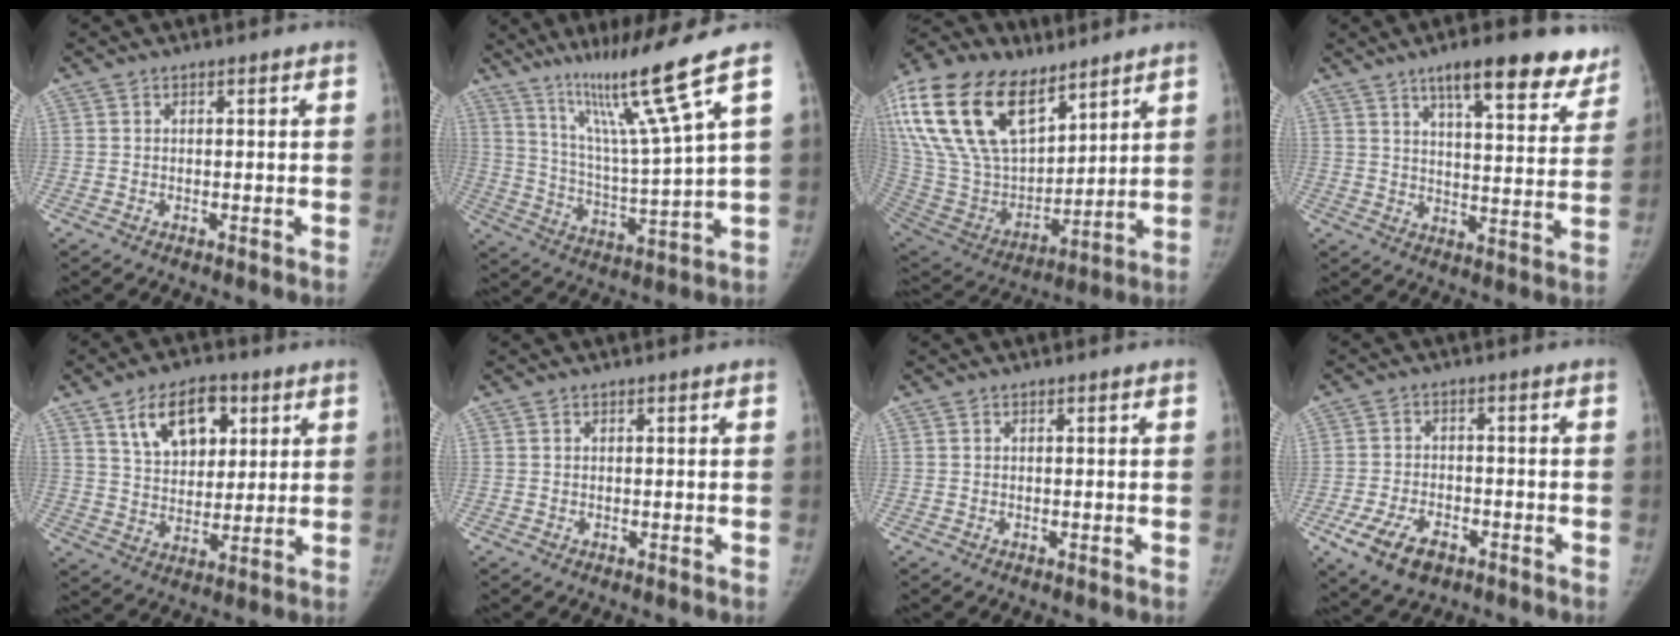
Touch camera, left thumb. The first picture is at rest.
{"total": 14.9, "force": [9.8, -1.8, 11.0], "torque": [-0.180, -0.063, 0.175]}
{"total": 32.0, "force": [17.4, 17.2, 20.5], "torque": [-0.434, 0.001, 0.327]}
{"total": 17.0, "force": [12.1, 5.1, 10.8], "torque": [-0.098, -0.053, 0.165]}
{"total": 12.8, "force": [5.9, 8.0, 8.1], "torque": [-0.095, -0.022, 0.105]}
{"total": 0.0}
{"total": 0.0}
{"total": 8.1, "force": [-4.1, 4.9, 5.1], "torque": [-0.097, 0.011, -0.065]}